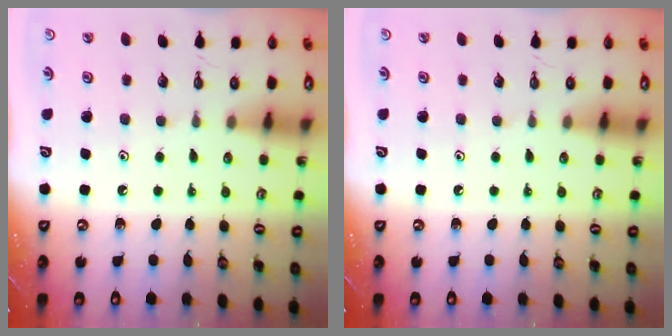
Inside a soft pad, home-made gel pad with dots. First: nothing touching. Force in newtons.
{"total": 0.0}